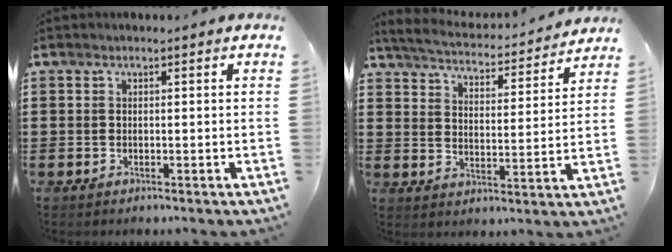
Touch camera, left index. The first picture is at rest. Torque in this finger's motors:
{"motor_torque": [1.07, -1.07, 0.02, 0.04]}